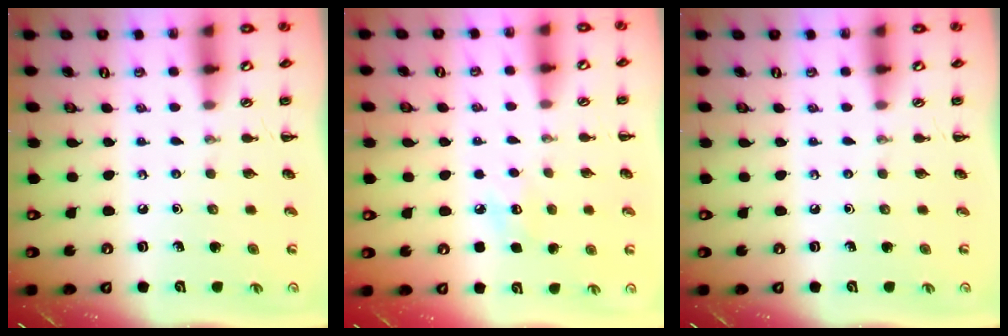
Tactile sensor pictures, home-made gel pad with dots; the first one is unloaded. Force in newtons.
{"total": 6.4, "press": 6.1, "slide": 1.8}
{"total": 0.0}